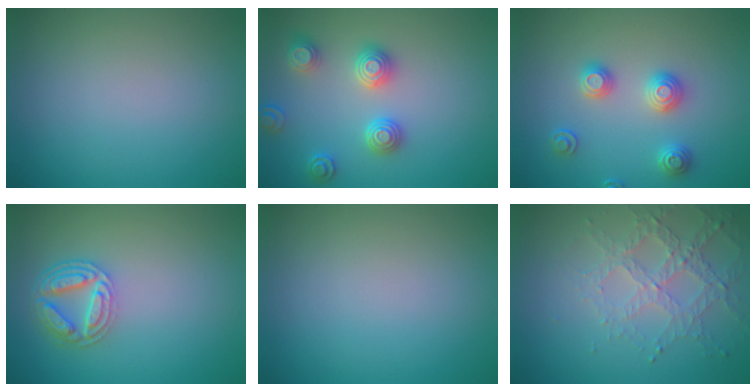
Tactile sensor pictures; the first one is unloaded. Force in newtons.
{"total": 3.5, "press": 3.4, "slide": 0.8}
{"total": 2.8, "press": 2.7, "slide": 0.8}
{"total": 4.3, "press": 3.4, "slide": 2.6}
{"total": 0.0}
{"total": 3.1, "press": 2.9, "slide": 1.1}